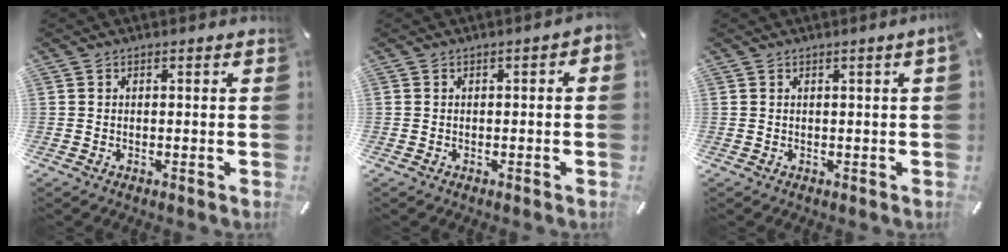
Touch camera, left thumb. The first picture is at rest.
{"total": 1.4, "force": [-0.8, 0.6, 1.0], "torque": [-0.017, 0.004, -0.016]}
{"total": 1.2, "force": [0.3, -0.1, 1.2], "torque": [-0.021, -0.002, 0.005]}